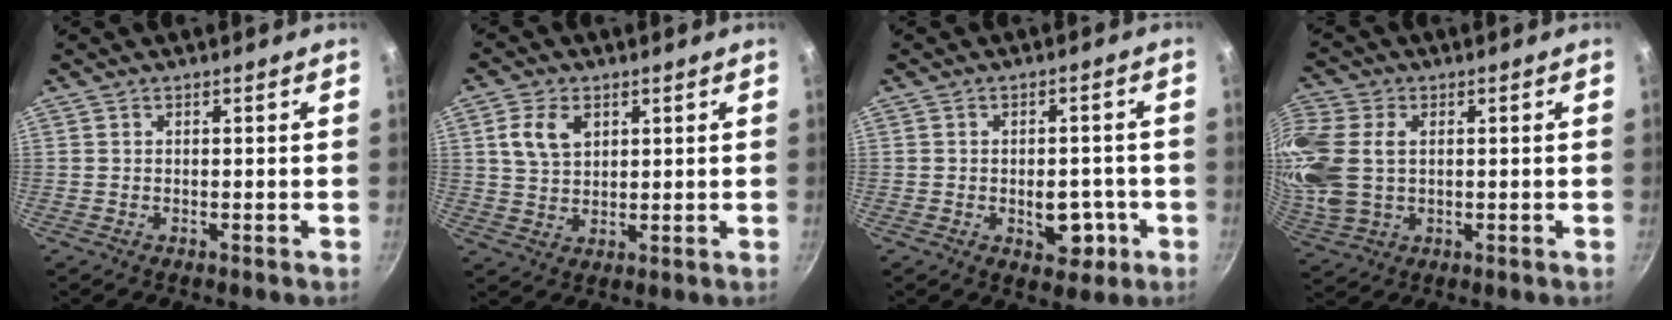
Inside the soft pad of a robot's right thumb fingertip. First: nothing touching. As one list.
[{"total": 6.7, "force": [2.5, 4.4, 4.4], "torque": [-0.074, -0.007, 0.051]}, {"total": 6.3, "force": [-1.9, 4.1, 4.4], "torque": [-0.028, 0.016, -0.018]}, {"total": 17.7, "force": [1.9, 12.5, 12.4], "torque": [-0.336, 0.008, 0.048]}]